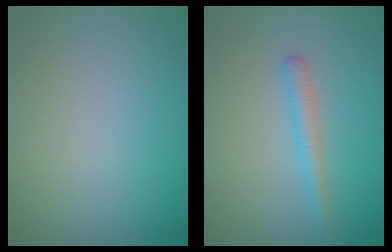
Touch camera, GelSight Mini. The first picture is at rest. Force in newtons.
{"total": 1.8, "press": 1.8, "slide": 0.1}